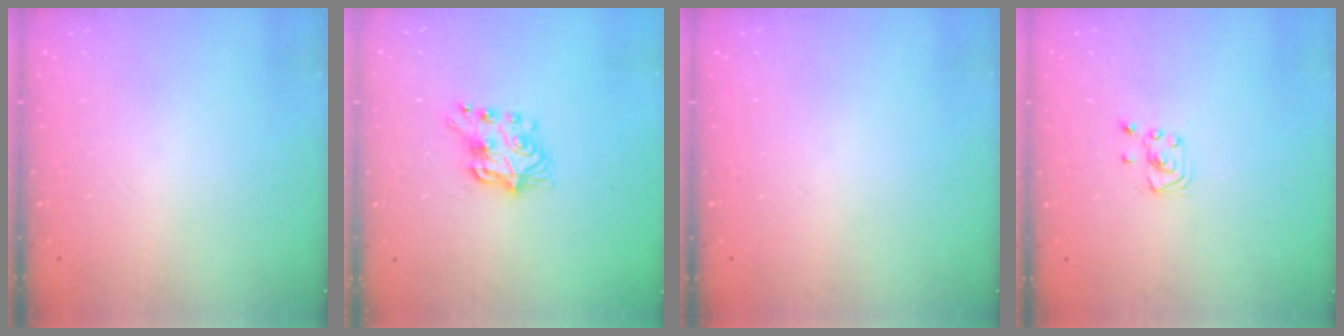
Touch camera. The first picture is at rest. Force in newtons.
{"total": 7.2, "press": 7.2, "slide": 0.4}
{"total": 0.0}
{"total": 2.3, "press": 2.3, "slide": 0.2}